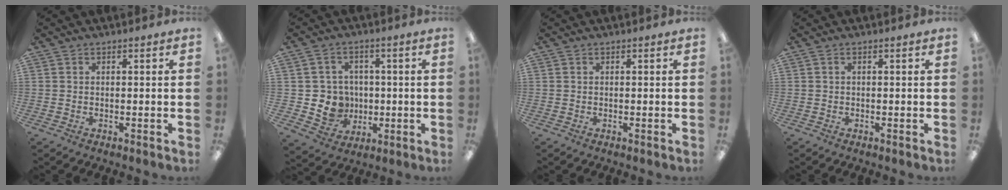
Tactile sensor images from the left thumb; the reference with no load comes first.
{"total": 7.5, "force": [-0.2, 7.3, 1.6], "torque": [-0.046, 0.005, 0.005]}
{"total": 0.0}
{"total": 0.0}